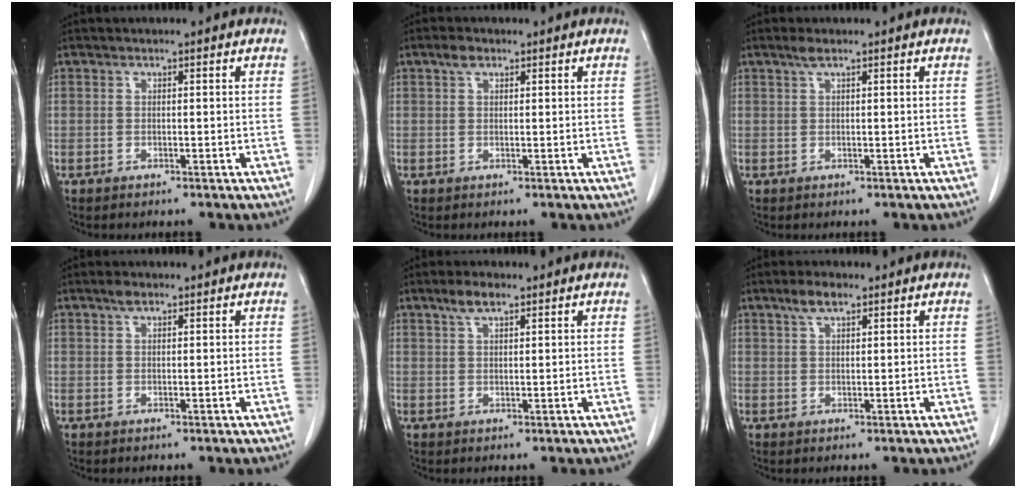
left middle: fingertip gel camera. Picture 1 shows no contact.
{"total": 1.7, "force": [1.1, 0.9, 1.0], "torque": [-0.021, 0.007, 0.019]}
{"total": 1.2, "force": [0.9, 0.0, 0.9], "torque": [-0.021, 0.006, 0.018]}
{"total": 1.2, "force": [0.9, 0.4, 0.8], "torque": [-0.017, 0.005, 0.017]}
{"total": 3.0, "force": [2.1, 0.8, 2.0], "torque": [-0.046, 0.006, 0.042]}
{"total": 3.1, "force": [2.1, 0.9, 2.1], "torque": [-0.047, 0.007, 0.041]}